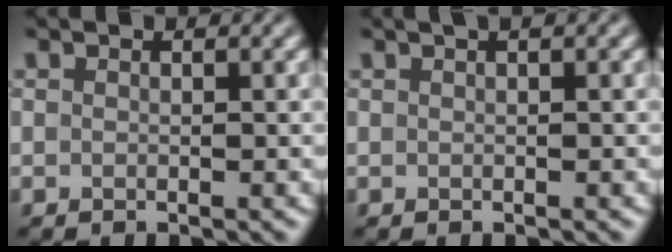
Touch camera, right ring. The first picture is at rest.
{"total": 1.5, "force": [0.8, 0.4, 1.1], "torque": [-0.017, 0.004, 0.009]}